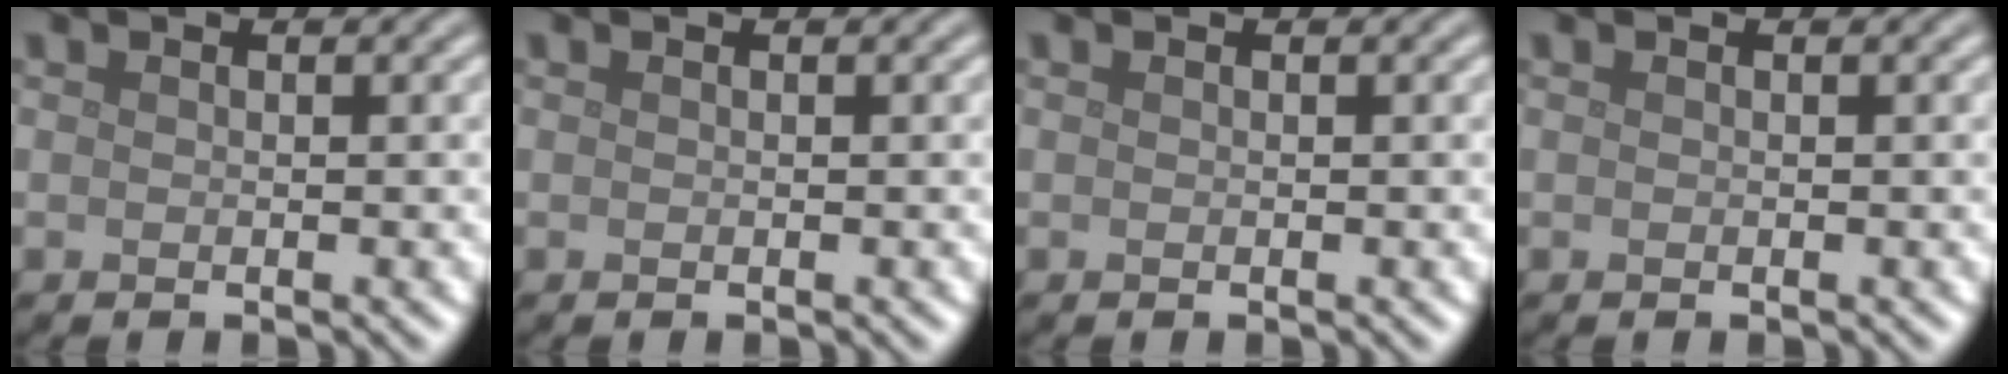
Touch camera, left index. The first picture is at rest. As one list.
[{"total": 0.0}, {"total": 0.0}, {"total": 0.0}]